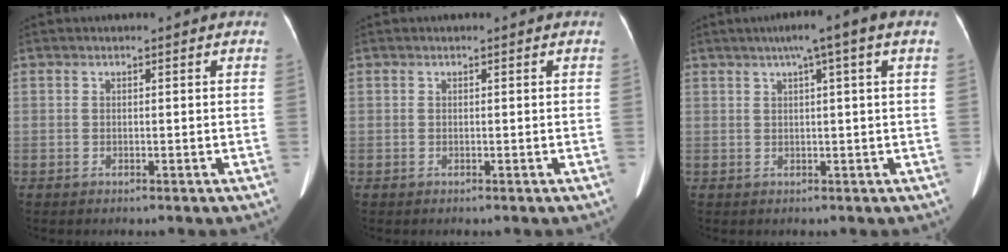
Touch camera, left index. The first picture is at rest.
{"total": 0.0}
{"total": 6.8, "force": [3.5, -0.6, 5.7], "torque": [-0.077, 0.031, 0.046]}